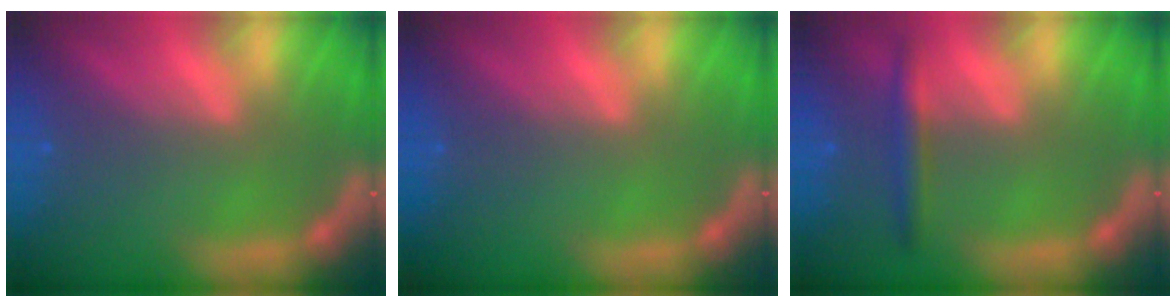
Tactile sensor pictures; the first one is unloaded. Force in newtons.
{"total": 0.0}
{"total": 2.4}